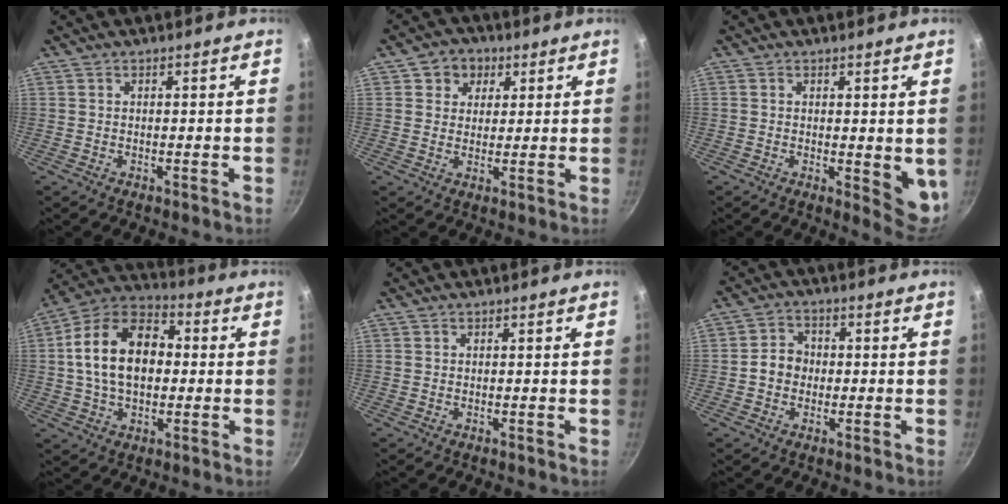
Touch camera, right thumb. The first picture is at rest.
{"total": 5.8, "force": [2.4, 5.0, 1.8], "torque": [0.008, -0.002, 0.028]}
{"total": 6.2, "force": [0.3, 2.5, 5.7], "torque": [-0.065, -0.018, 0.005]}
{"total": 16.9, "force": [1.0, 11.2, 12.6], "torque": [-0.188, 0.032, 0.001]}
{"total": 0.0}
{"total": 4.8, "force": [-0.6, 4.1, 2.3], "torque": [-0.014, 0.017, -0.017]}